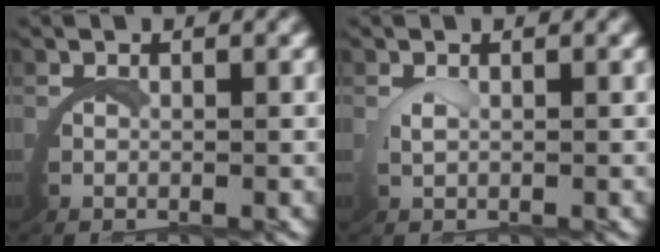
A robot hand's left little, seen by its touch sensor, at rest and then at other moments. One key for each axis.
{"total": 0.8, "fx": 0.7, "fy": -0.3, "fz": 0.4, "tx": -0.019, "ty": -0.002, "tz": 0.014}